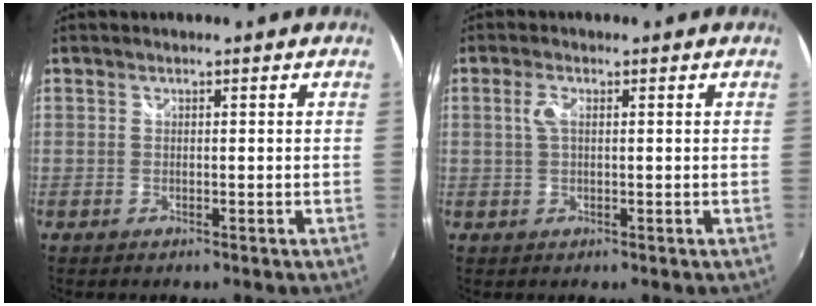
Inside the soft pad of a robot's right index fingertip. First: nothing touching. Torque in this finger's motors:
{"motor_torque": [0.03, 0.01, 0.11, 0.04]}